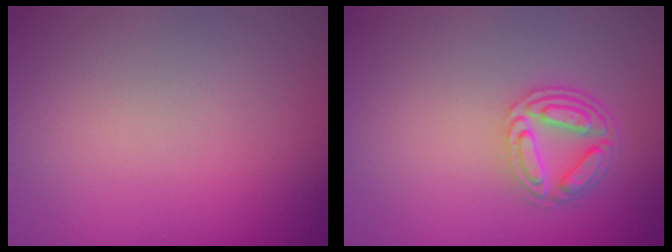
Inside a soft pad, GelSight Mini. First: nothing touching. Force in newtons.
{"total": 4.1, "press": 3.2, "slide": 2.6}